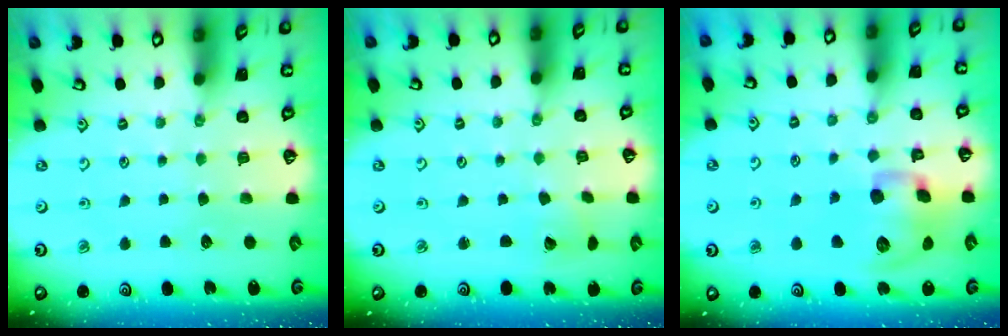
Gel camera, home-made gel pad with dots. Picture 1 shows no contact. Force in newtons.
{"total": 2.2, "press": 2.2, "slide": 0.1}
{"total": 15.0, "press": 14.8, "slide": 2.3}